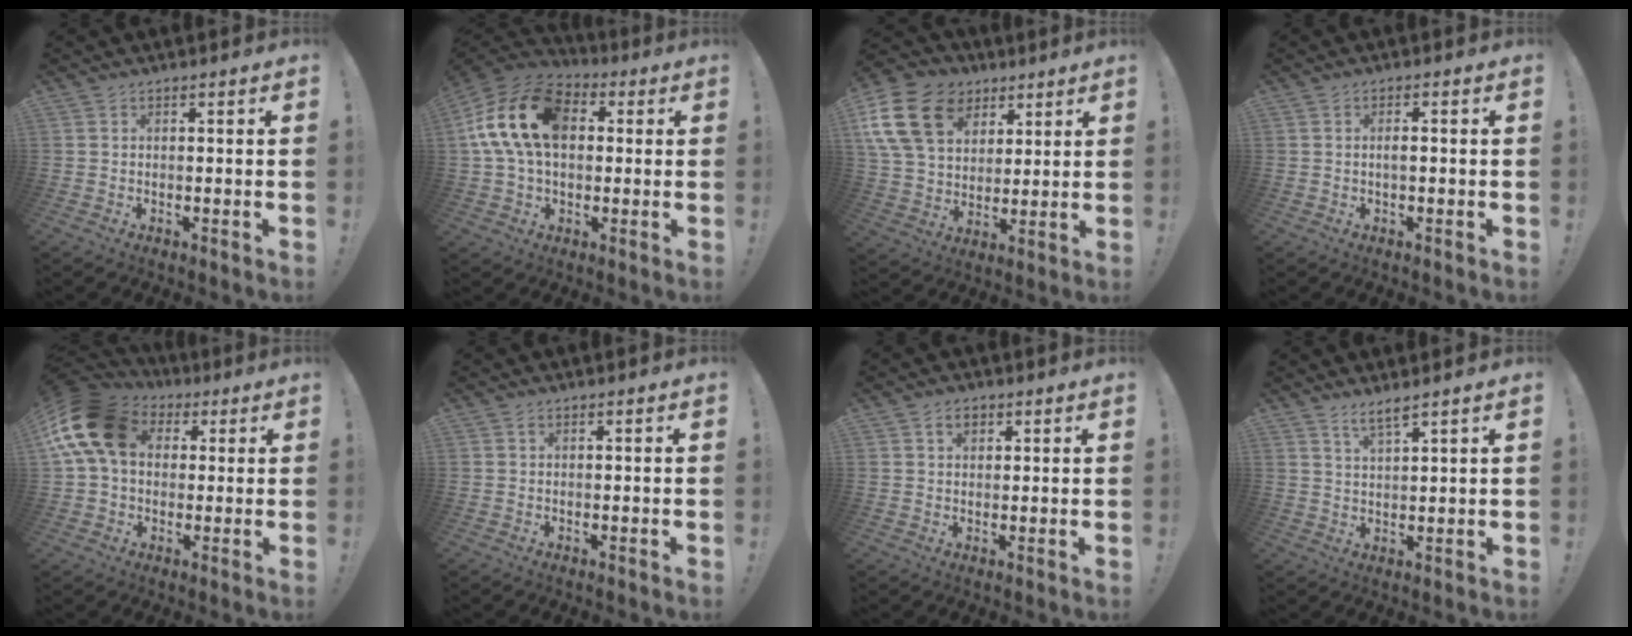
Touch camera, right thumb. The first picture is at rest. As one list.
[{"total": 19.1, "force": [3.7, 12.6, 13.9], "torque": [-0.266, 0.015, 0.070]}, {"total": 20.0, "force": [7.6, 14.7, 11.2], "torque": [-0.212, -0.026, 0.151]}, {"total": 2.1, "force": [-0.5, 0.4, 2.0], "torque": [-0.034, 0.002, -0.011]}, {"total": 17.6, "force": [4.2, 12.6, 11.5], "torque": [-0.218, 0.002, 0.082]}, {"total": 0.0}, {"total": 2.8, "force": [1.3, 1.8, 1.6], "torque": [-0.021, 0.000, 0.020]}, {"total": 4.0, "force": [3.2, 0.2, 2.4], "torque": [-0.045, -0.017, 0.054]}]